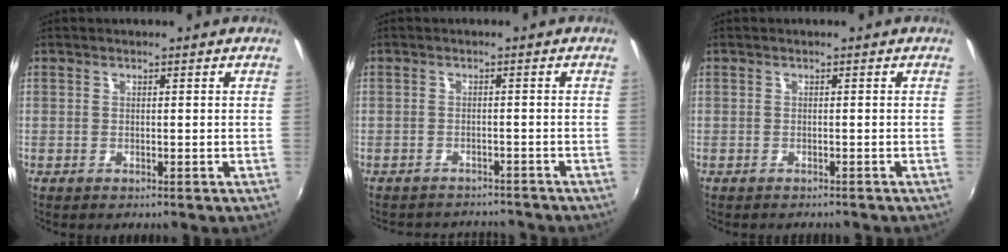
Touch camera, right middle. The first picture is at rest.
{"total": 7.1, "force": [-6.5, 2.5, 1.4], "torque": [-0.041, 0.003, -0.089]}
{"total": 1.6, "force": [-1.5, 0.4, 0.4], "torque": [-0.013, -0.008, -0.020]}